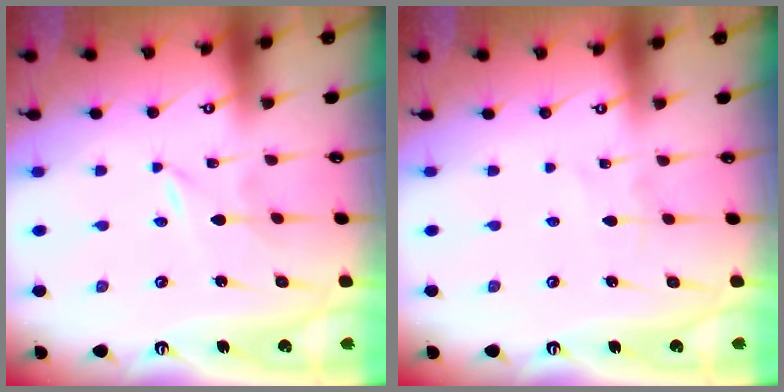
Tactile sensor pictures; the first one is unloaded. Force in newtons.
{"total": 0.7, "press": 0.7, "slide": 0.0}